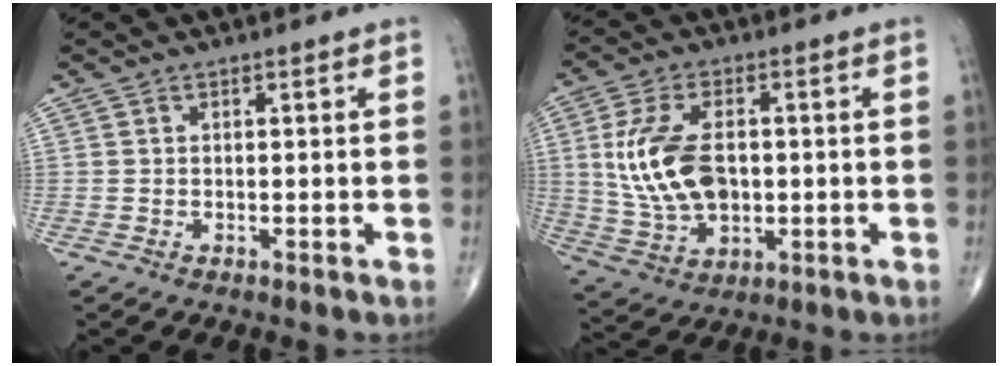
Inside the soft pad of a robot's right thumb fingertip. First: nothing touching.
{"total": 13.8, "force": [1.0, 8.1, 11.1], "torque": [-0.214, -0.003, 0.027]}